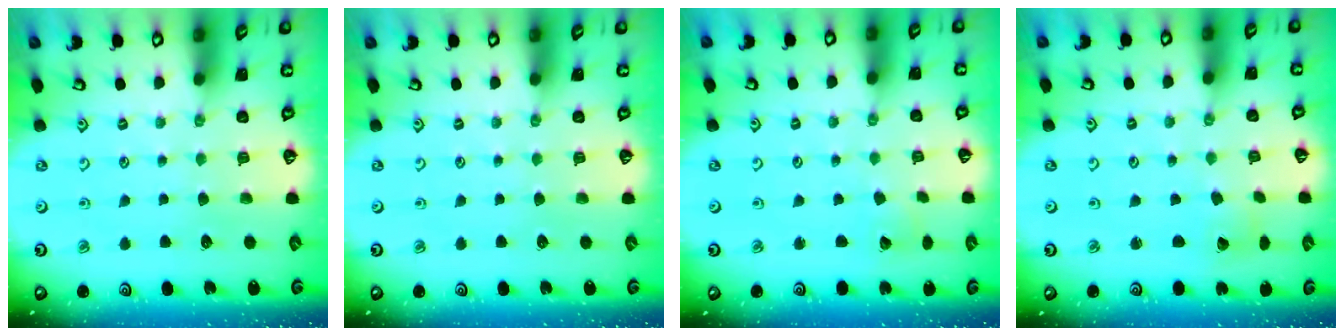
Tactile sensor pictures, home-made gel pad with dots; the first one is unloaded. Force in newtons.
{"total": 0.0}
{"total": 2.8, "press": 2.8, "slide": 0.0}
{"total": 2.7, "press": 2.7, "slide": 0.2}